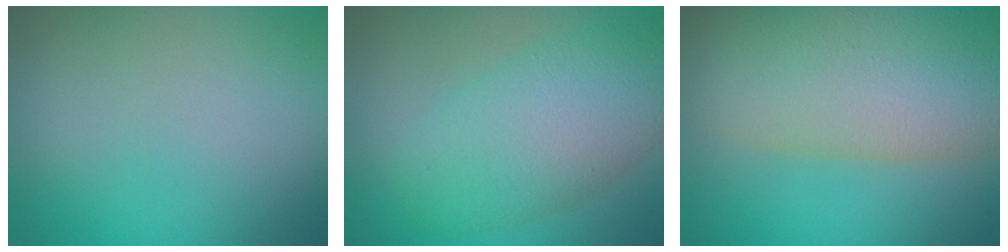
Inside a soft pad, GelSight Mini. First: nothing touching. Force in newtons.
{"total": 7.0, "press": 7.0, "slide": 0.3}
{"total": 11.4, "press": 11.4, "slide": 1.0}